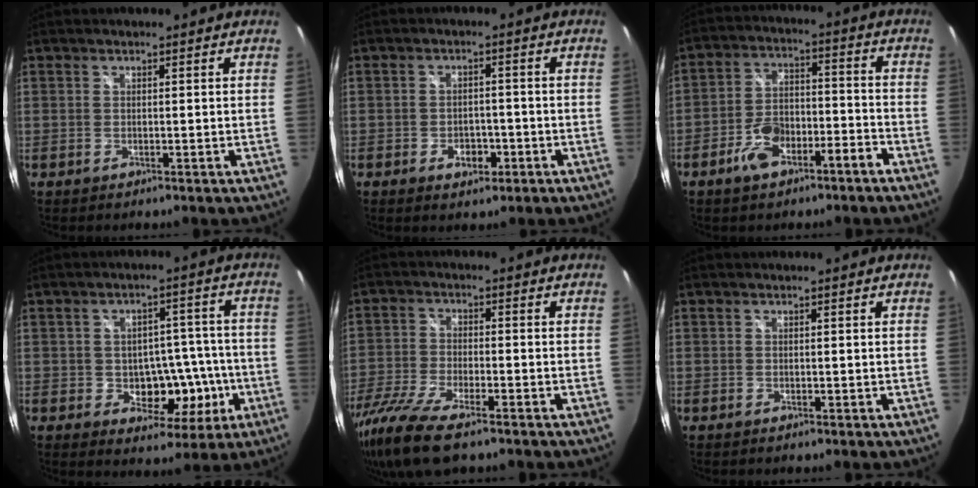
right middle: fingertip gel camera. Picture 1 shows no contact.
{"total": 4.2, "force": [-2.0, 2.9, 2.3], "torque": [-0.043, 0.002, -0.023]}
{"total": 9.5, "force": [-6.1, 4.2, 5.9], "torque": [-0.117, 0.018, -0.094]}
{"total": 9.6, "force": [-2.7, 7.4, 5.5], "torque": [-0.078, 0.015, -0.023]}
{"total": 13.9, "force": [-10.0, 3.8, 8.9], "torque": [-0.205, -0.048, -0.196]}
{"total": 0.0}